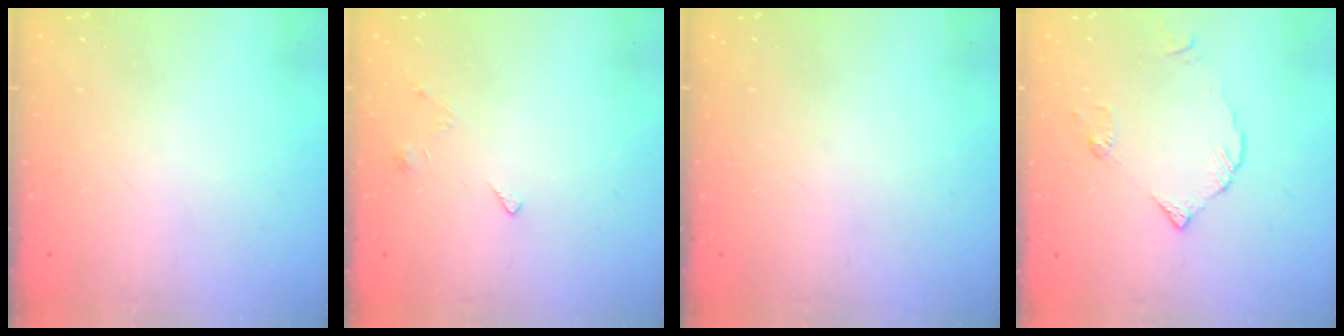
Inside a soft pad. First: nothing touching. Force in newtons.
{"total": 2.0, "press": 1.9, "slide": 0.4}
{"total": 0.0}
{"total": 4.8, "press": 4.8, "slide": 0.5}